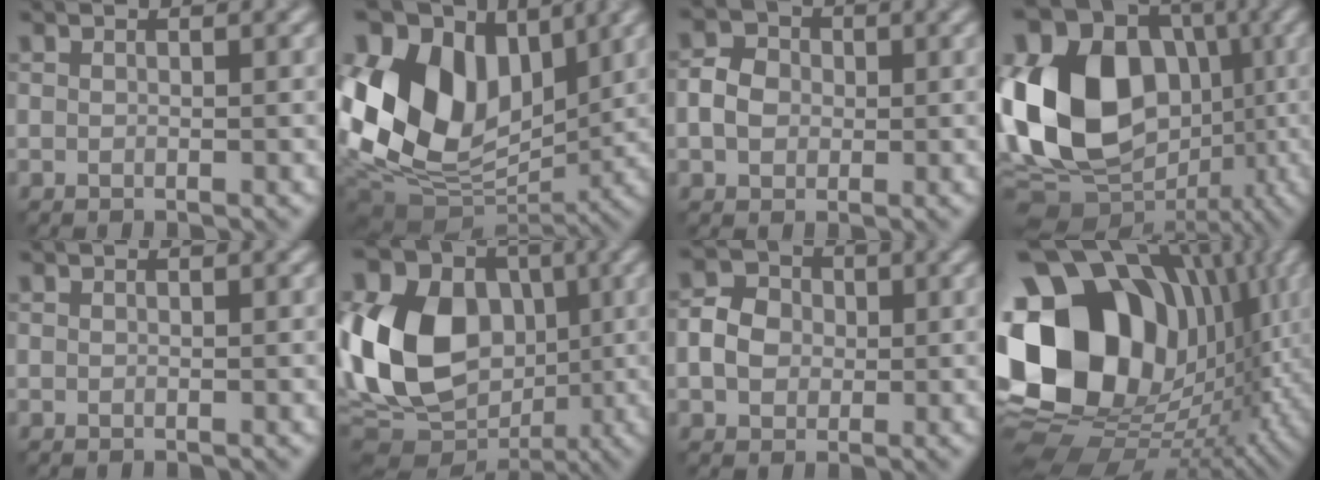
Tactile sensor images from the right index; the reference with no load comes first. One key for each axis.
{"total": 15.0, "fx": 3.7, "fy": 10.5, "fz": 10.0, "tx": -0.203, "ty": 0.021, "tz": 0.070}
{"total": 2.9, "fx": 0.0, "fy": 2.6, "fz": 1.4, "tx": -0.035, "ty": 0.007, "tz": -0.004}
{"total": 18.4, "fx": 0.4, "fy": 14.4, "fz": 11.4, "tx": -0.233, "ty": 0.018, "tz": -0.009}
{"total": 0.0}
{"total": 15.8, "fx": 0.2, "fy": 12.1, "fz": 10.2, "tx": -0.229, "ty": 0.016, "tz": -0.014}
{"total": 3.5, "fx": 0.0, "fy": 3.1, "fz": 1.6, "tx": -0.036, "ty": 0.011, "tz": -0.005}
{"total": 20.8, "fx": 3.1, "fy": 16.0, "fz": 13.0, "tx": -0.268, "ty": -0.014, "tz": 0.081}